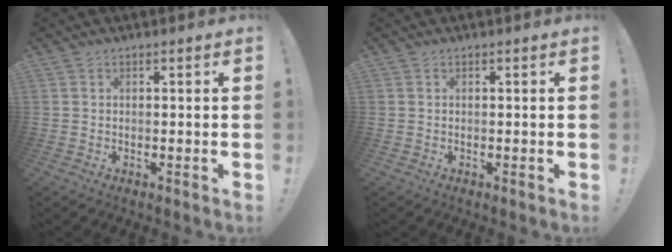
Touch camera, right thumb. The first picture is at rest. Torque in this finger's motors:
{"motor_torque": [-0.01, -0.11, 0.00, 0.00, -0.09]}